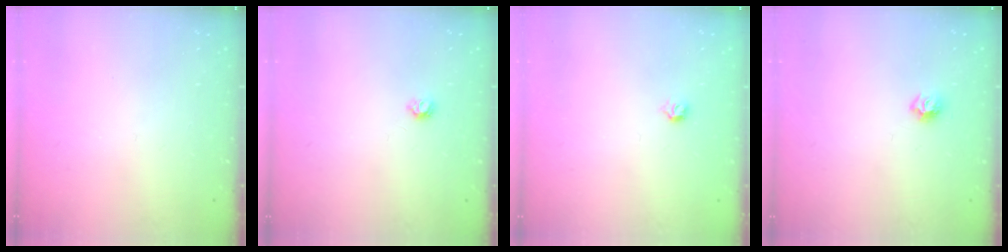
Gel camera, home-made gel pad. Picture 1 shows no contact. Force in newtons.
{"total": 3.9, "press": 3.8, "slide": 0.7}
{"total": 2.8, "press": 2.7, "slide": 0.8}
{"total": 6.5, "press": 6.5, "slide": 0.8}